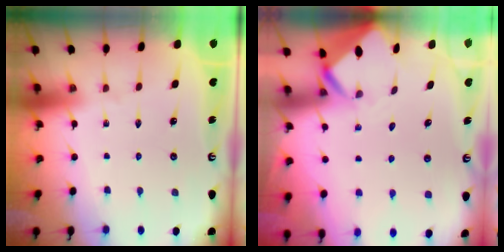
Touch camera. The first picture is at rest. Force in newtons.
{"total": 3.1, "press": 3.1, "slide": 0.2}